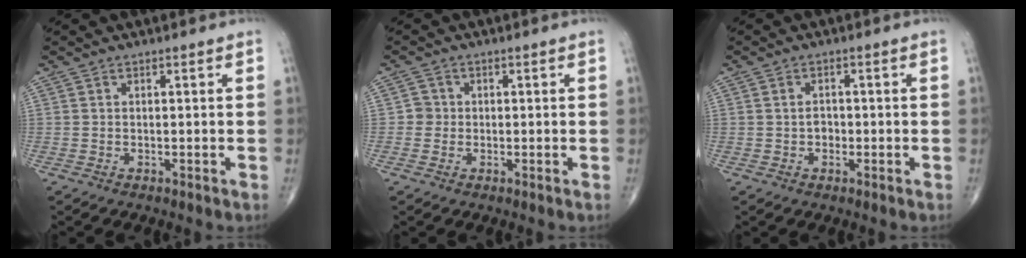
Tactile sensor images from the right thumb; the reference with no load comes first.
{"total": 2.1, "force": [-0.2, 2.0, 0.3], "torque": [0.011, 0.007, -0.009]}
{"total": 2.1, "force": [-0.2, 1.6, 1.3], "torque": [-0.015, 0.003, -0.005]}